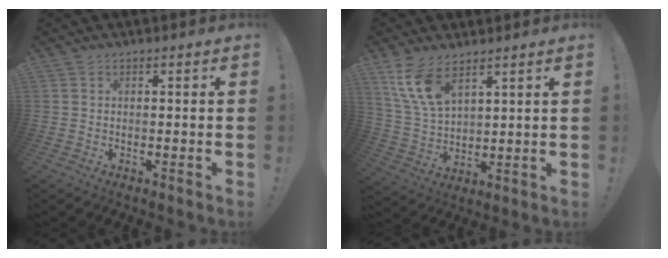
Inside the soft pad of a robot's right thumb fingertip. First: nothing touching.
{"total": 11.4, "force": [7.4, 5.0, 7.1], "torque": [-0.145, -0.032, 0.143]}